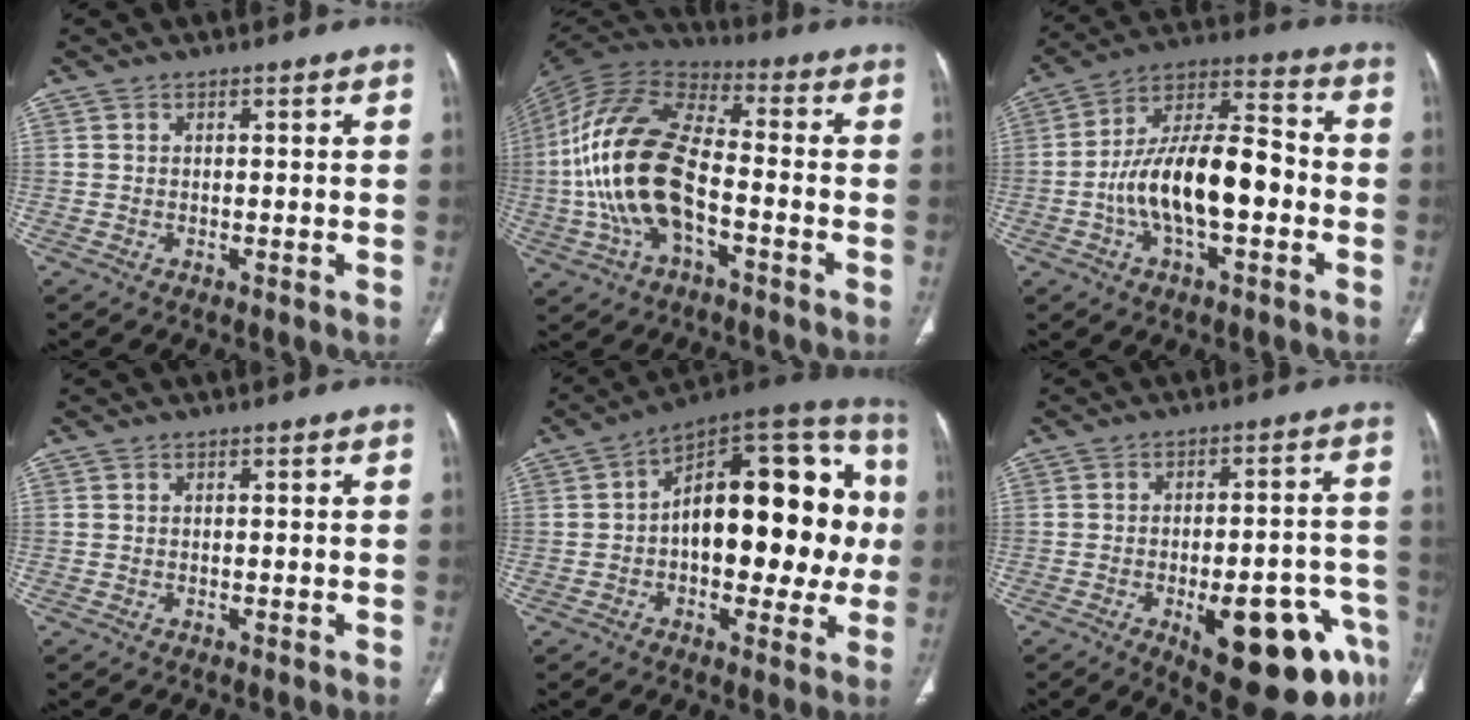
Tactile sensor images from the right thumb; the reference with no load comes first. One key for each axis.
{"total": 19.8, "fx": -3.7, "fy": 9.8, "fz": 16.8, "tx": -0.344, "ty": 0.031, "tz": -0.071}
{"total": 17.8, "fx": -3.5, "fy": 7.9, "fz": 15.5, "tx": -0.265, "ty": 0.044, "tz": -0.066}
{"total": 0.0}
{"total": 25.7, "fx": 0.3, "fy": 13.3, "fz": 22.0, "tx": -0.270, "ty": 0.044, "tz": -0.003}
{"total": 19.5, "fx": -8.8, "fy": 6.9, "fz": 15.9, "tx": -0.143, "ty": 0.037, "tz": -0.103}